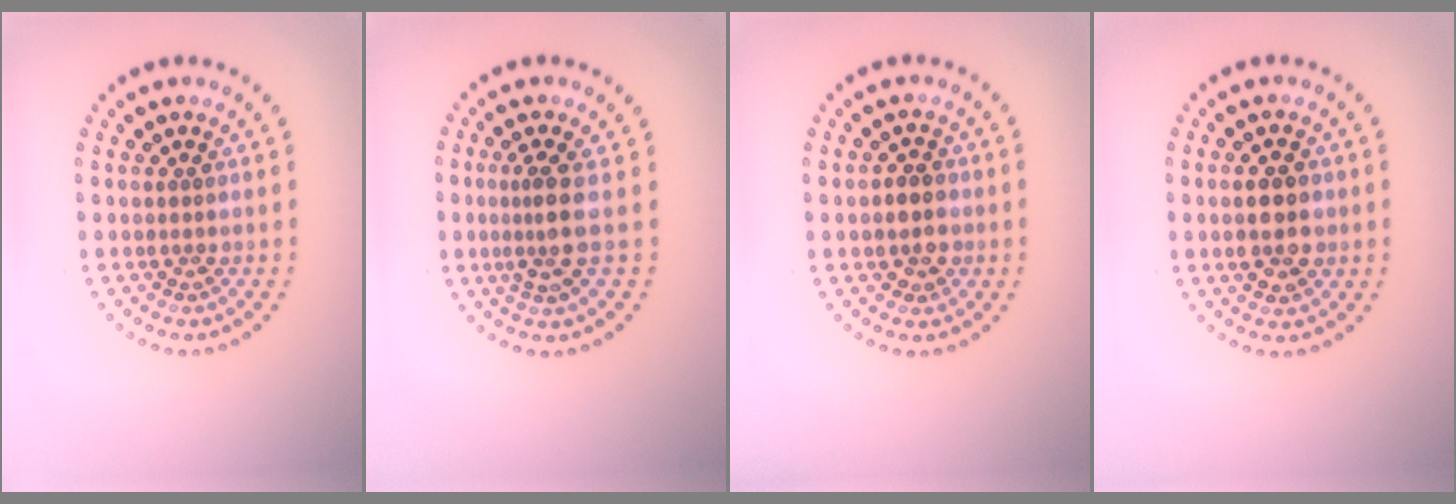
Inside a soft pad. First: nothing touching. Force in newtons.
{"total": 2.7, "press": 1.8, "slide": 1.9}
{"total": 2.2, "press": 2.1, "slide": 0.5}
{"total": 3.9, "press": 3.9, "slide": 0.2}